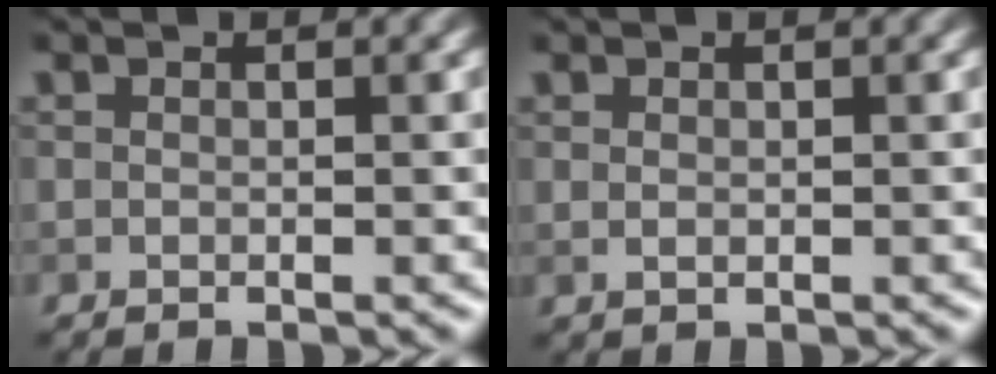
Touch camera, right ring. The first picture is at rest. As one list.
[{"total": 0.6, "force": [0.2, 0.4, 0.4], "torque": [-0.009, 0.000, 0.006]}]